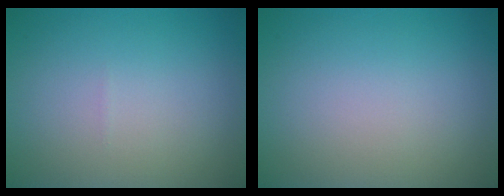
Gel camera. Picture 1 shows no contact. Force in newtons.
{"total": 0.0}